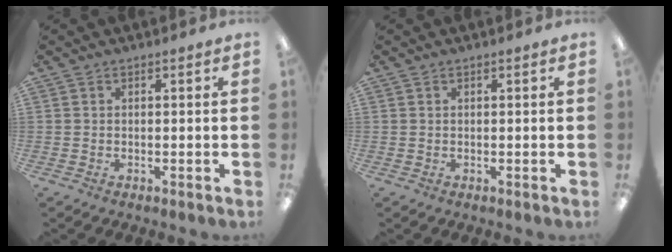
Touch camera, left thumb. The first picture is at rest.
{"total": 0.0}